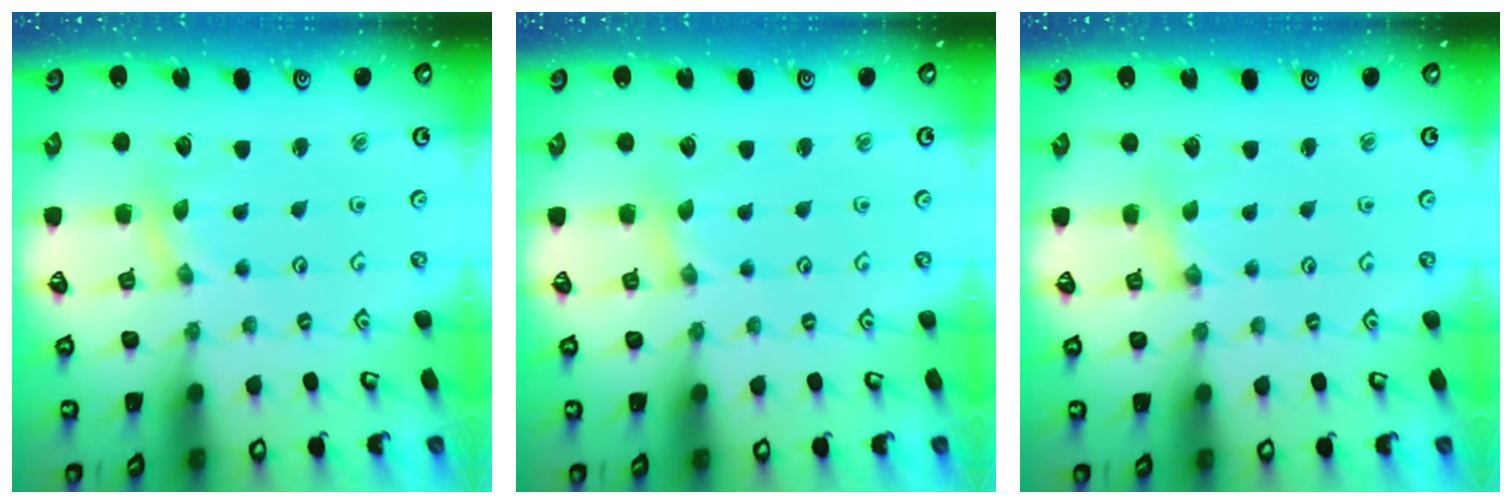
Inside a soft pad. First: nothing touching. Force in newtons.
{"total": 0.0}
{"total": 0.0}